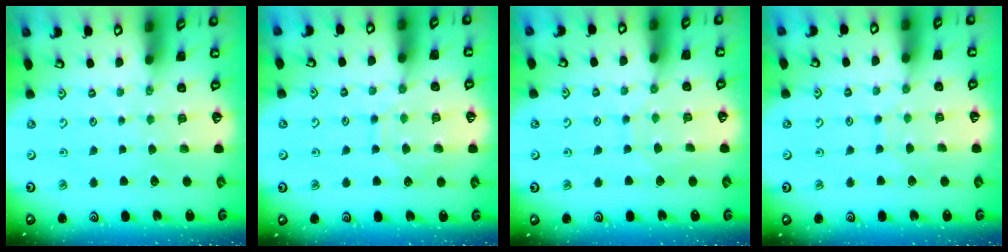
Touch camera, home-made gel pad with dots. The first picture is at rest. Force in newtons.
{"total": 8.9, "press": 8.9, "slide": 0.7}
{"total": 5.4, "press": 5.4, "slide": 0.3}
{"total": 6.0, "press": 6.0, "slide": 0.6}